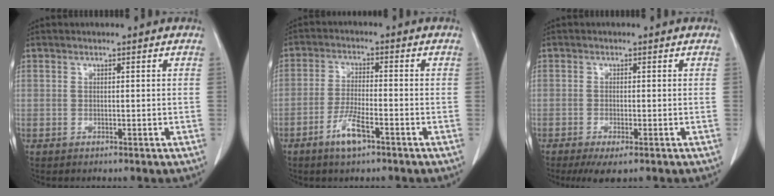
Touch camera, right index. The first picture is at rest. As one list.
[{"total": 5.5, "force": [-3.2, 0.9, 4.3], "torque": [-0.089, -0.004, -0.061]}, {"total": 3.7, "force": [-2.3, 0.9, 2.8], "torque": [-0.046, -0.009, -0.035]}]